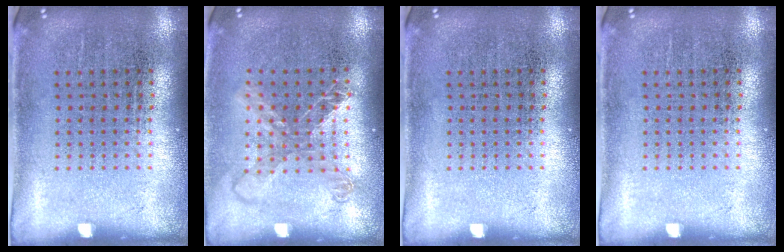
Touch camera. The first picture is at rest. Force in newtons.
{"total": 1.5, "press": 1.3, "slide": 0.8}
{"total": 0.0}
{"total": 0.0}